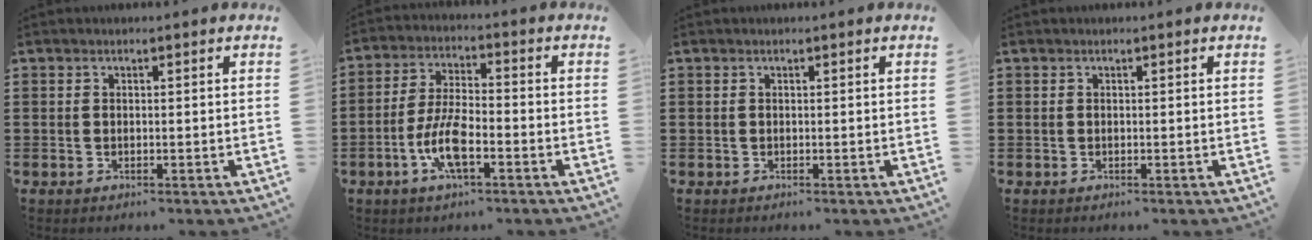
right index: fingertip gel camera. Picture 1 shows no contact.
{"total": 7.7, "force": [-3.0, 2.4, 6.6], "torque": [-0.148, -0.008, -0.060]}
{"total": 0.0}
{"total": 0.0}